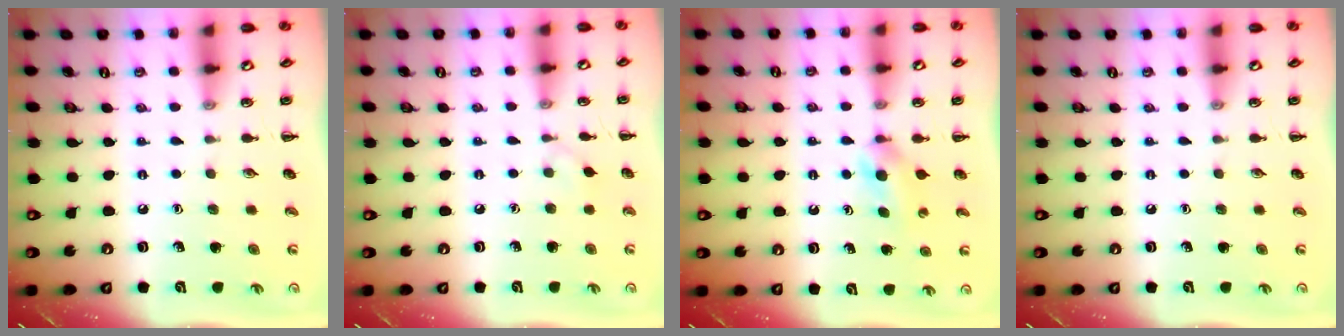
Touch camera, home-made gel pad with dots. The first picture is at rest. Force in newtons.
{"total": 3.0, "press": 2.8, "slide": 1.2}
{"total": 4.9, "press": 4.7, "slide": 1.2}
{"total": 0.0}